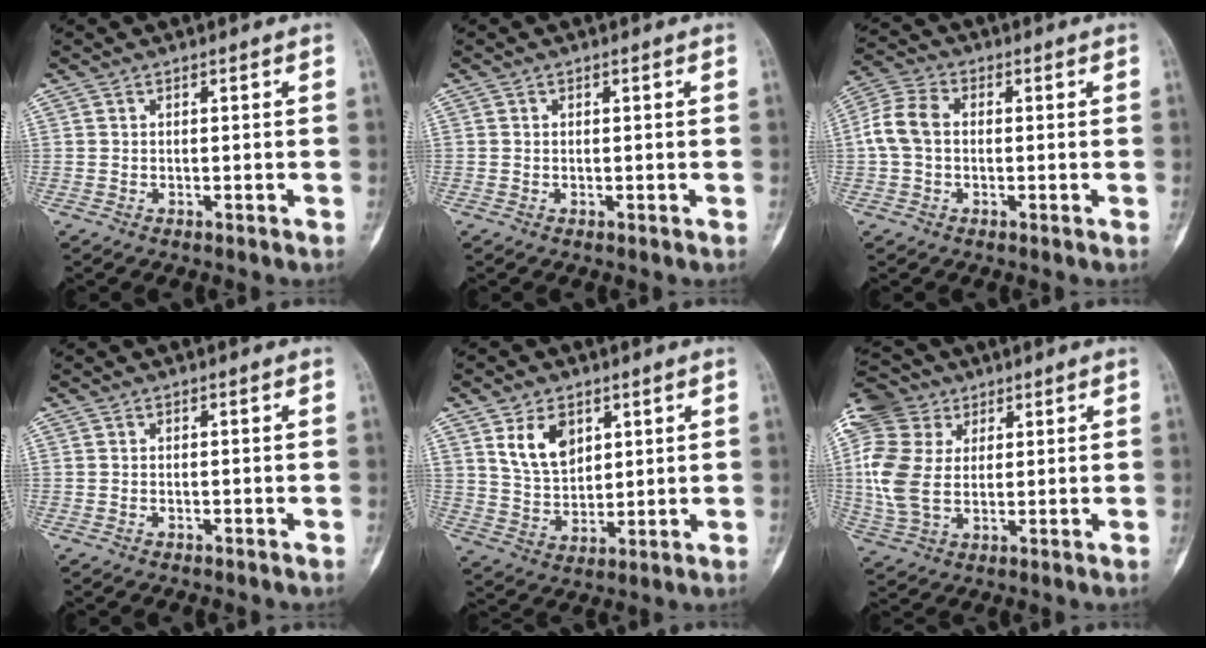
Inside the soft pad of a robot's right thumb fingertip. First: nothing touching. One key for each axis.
{"total": 0.0}
{"total": 7.0, "fx": -0.1, "fy": 4.9, "fz": 4.9, "tx": -0.105, "ty": 0.022, "tz": -0.010}
{"total": 0.0}
{"total": 9.1, "fx": 4.1, "fy": 6.0, "fz": 5.5, "tx": -0.075, "ty": -0.025, "tz": 0.086}
{"total": 13.6, "fx": 3.4, "fy": 10.0, "fz": 8.5, "tx": -0.188, "ty": 0.003, "tz": 0.060}